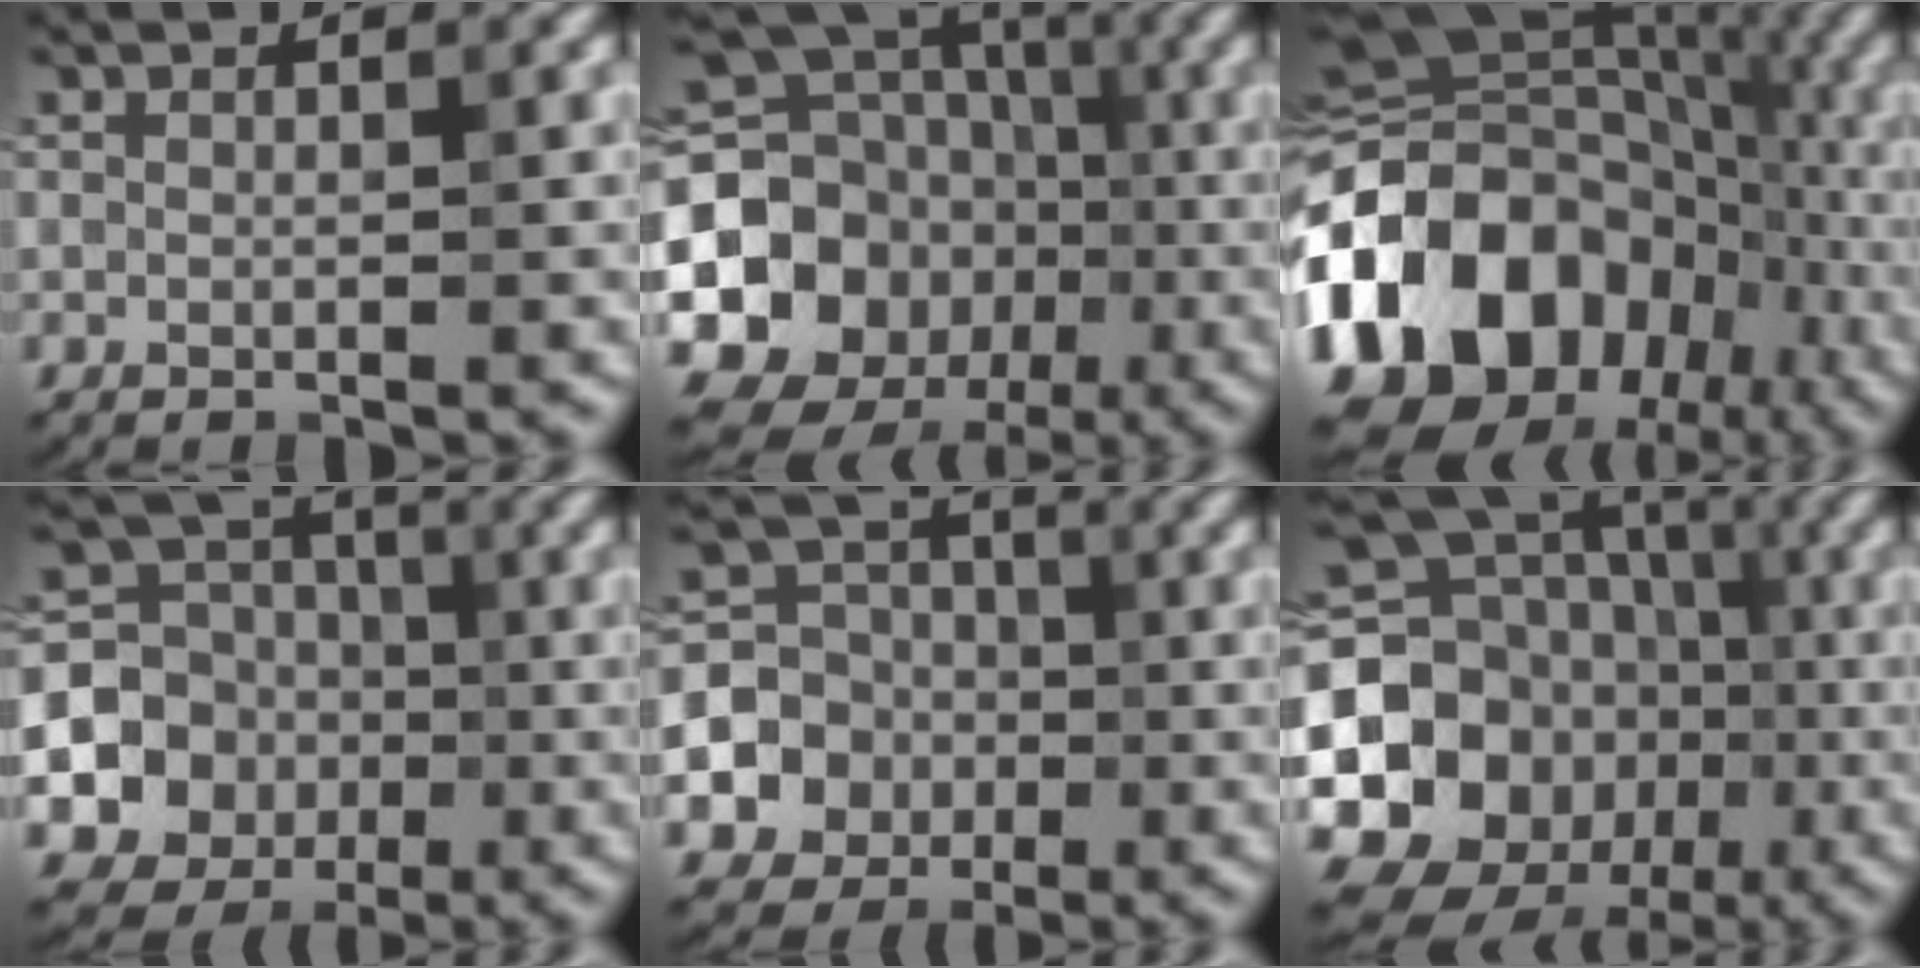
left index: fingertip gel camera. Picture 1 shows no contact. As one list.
[{"total": 18.0, "force": [-3.4, 15.8, 7.9], "torque": [-0.165, 0.009, -0.090]}, {"total": 16.2, "force": [-5.8, 11.4, 9.8], "torque": [-0.192, 0.010, -0.114]}, {"total": 8.5, "force": [-1.6, 7.6, 3.4], "torque": [-0.077, -0.015, -0.043]}, {"total": 5.7, "force": [-1.5, 5.0, 2.1], "torque": [-0.040, -0.001, -0.038]}, {"total": 20.2, "force": [-4.4, 17.7, 8.7], "torque": [-0.178, 0.003, -0.108]}]